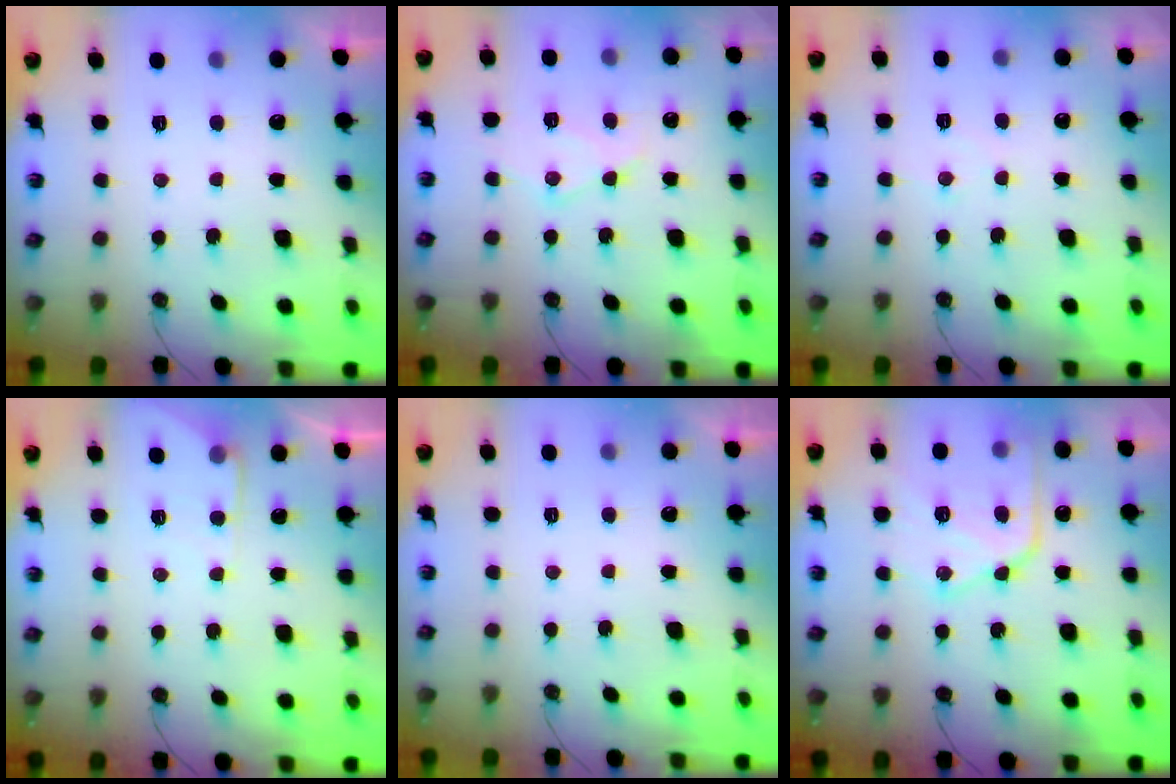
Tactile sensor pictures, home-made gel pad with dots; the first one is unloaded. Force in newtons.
{"total": 11.4, "press": 11.3, "slide": 1.0}
{"total": 5.1, "press": 5.0, "slide": 0.6}
{"total": 4.7, "press": 4.7, "slide": 0.4}
{"total": 0.0}
{"total": 16.4, "press": 16.3, "slide": 1.6}